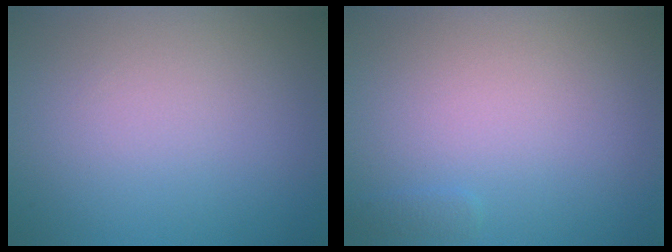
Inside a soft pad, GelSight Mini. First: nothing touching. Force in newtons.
{"total": 0.5, "press": 0.5, "slide": 0.1}